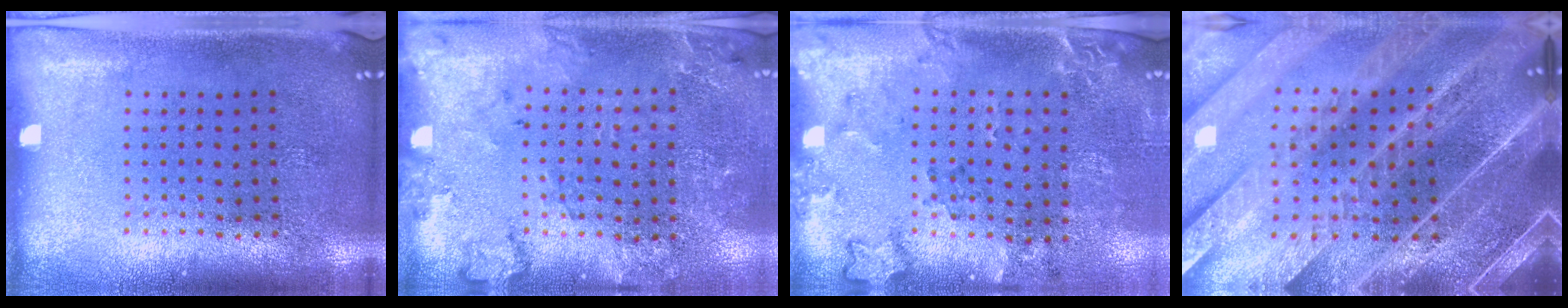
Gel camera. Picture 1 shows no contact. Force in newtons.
{"total": 1.8, "press": 1.8, "slide": 0.3}
{"total": 1.9, "press": 1.5, "slide": 1.1}
{"total": 5.3, "press": 4.5, "slide": 2.8}